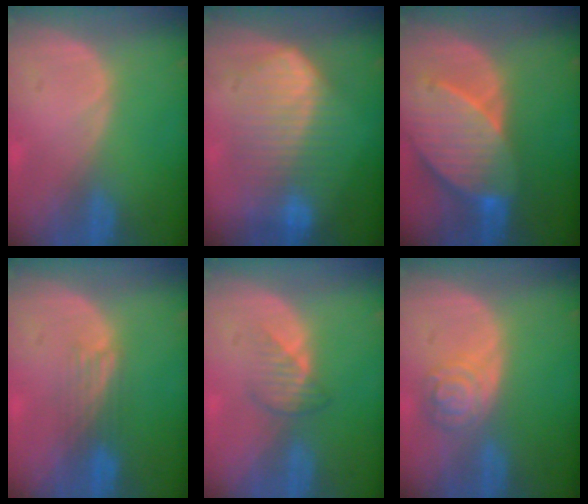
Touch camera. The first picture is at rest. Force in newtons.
{"total": 9.4, "press": 9.4, "slide": 0.2}
{"total": 10.3, "press": 9.1, "slide": 4.9}
{"total": 3.9, "press": 3.1, "slide": 2.3}
{"total": 2.7, "press": 2.6, "slide": 0.5}
{"total": 5.3, "press": 4.7, "slide": 2.3}